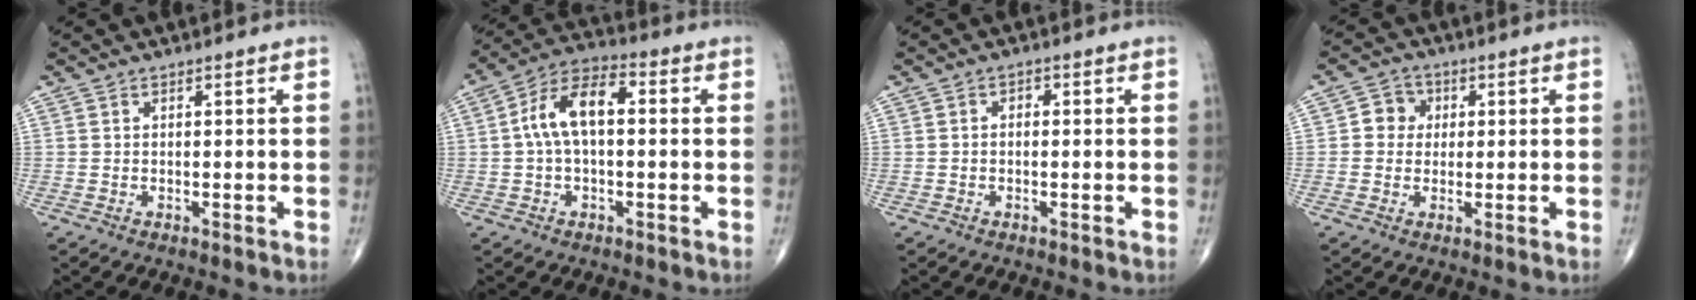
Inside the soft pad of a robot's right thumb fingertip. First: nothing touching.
{"total": 10.5, "force": [0.9, 5.4, 9.0], "torque": [-0.169, 0.037, 0.006]}
{"total": 1.1, "force": [-0.1, 0.8, 0.8], "torque": [-0.008, 0.007, -0.007]}
{"total": 4.4, "force": [0.6, 4.0, 1.5], "torque": [0.003, 0.007, 0.001]}